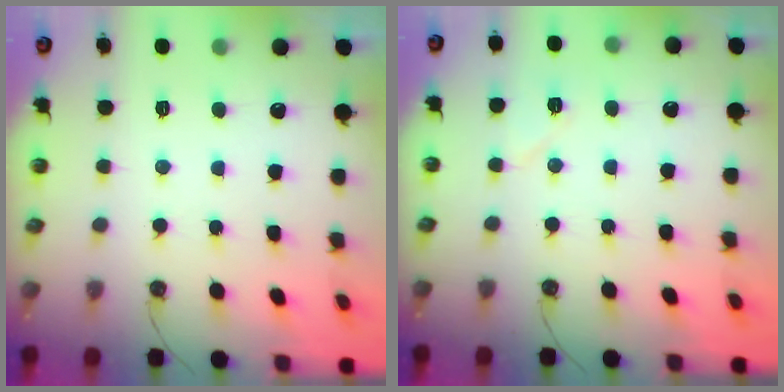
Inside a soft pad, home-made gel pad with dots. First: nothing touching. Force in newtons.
{"total": 6.4, "press": 6.4, "slide": 0.6}